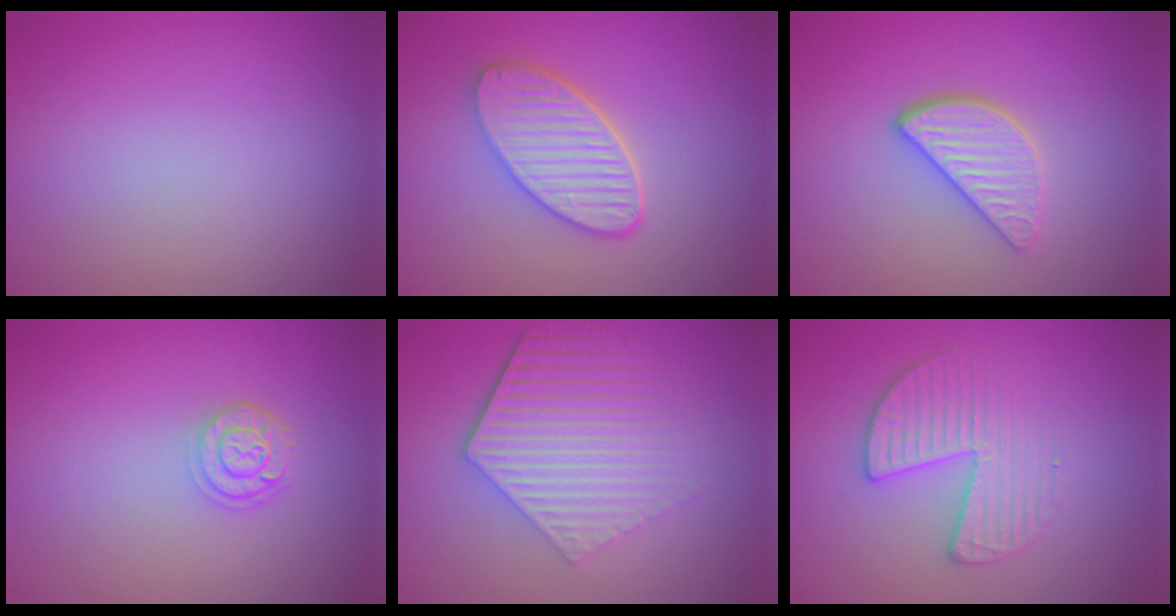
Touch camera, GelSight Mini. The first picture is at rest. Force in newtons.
{"total": 5.3, "press": 4.3, "slide": 3.1}
{"total": 3.4, "press": 2.9, "slide": 1.9}
{"total": 2.5, "press": 2.0, "slide": 1.4}
{"total": 6.2, "press": 4.5, "slide": 4.2}
{"total": 3.5, "press": 3.2, "slide": 1.4}